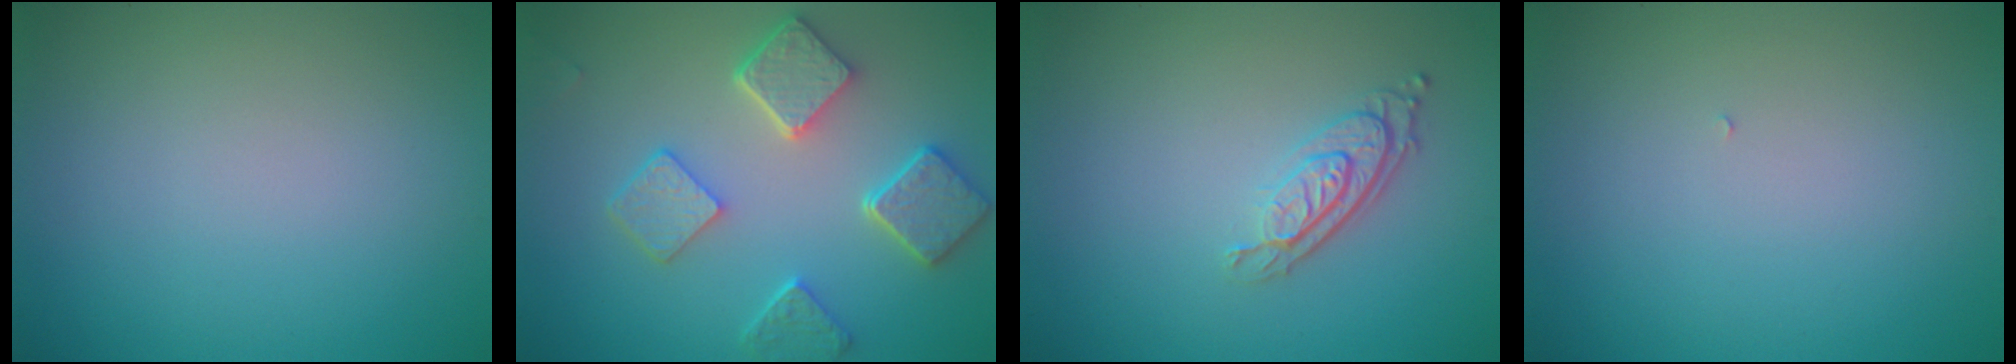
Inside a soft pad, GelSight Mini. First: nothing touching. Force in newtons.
{"total": 5.5, "press": 4.5, "slide": 3.3}
{"total": 3.0, "press": 2.1, "slide": 2.1}
{"total": 0.0}